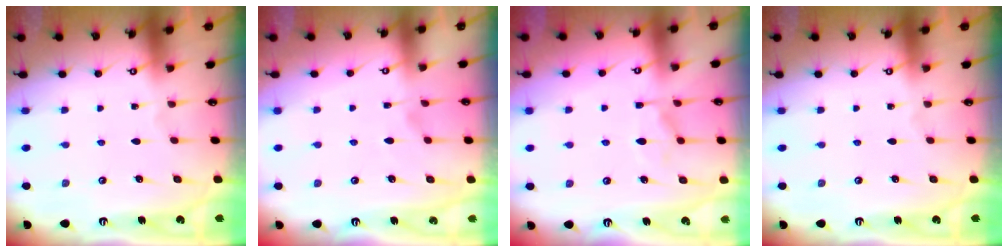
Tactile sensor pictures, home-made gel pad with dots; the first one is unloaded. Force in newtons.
{"total": 2.7, "press": 2.5, "slide": 1.0}
{"total": 1.7, "press": 1.1, "slide": 1.4}
{"total": 0.0}